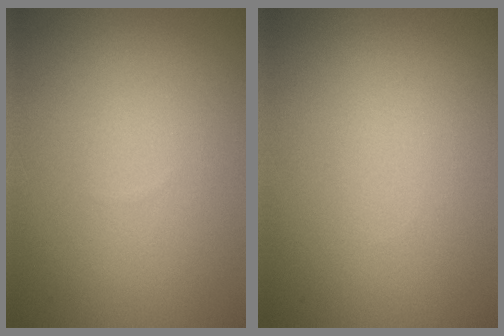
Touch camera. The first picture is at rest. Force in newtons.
{"total": 0.0}